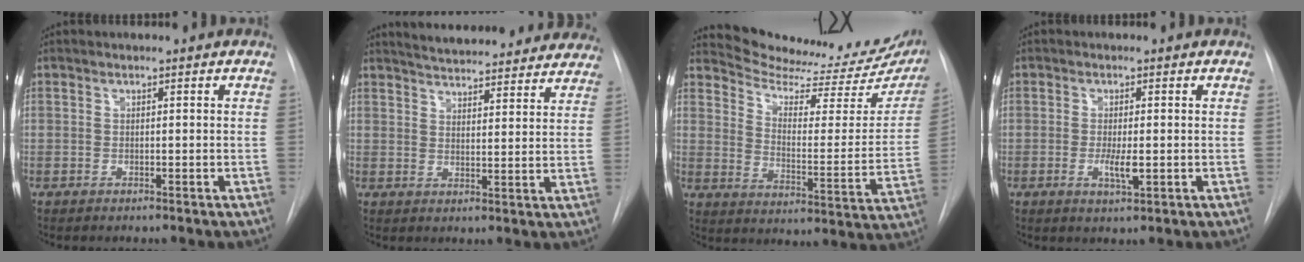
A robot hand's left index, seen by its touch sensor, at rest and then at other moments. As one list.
[{"total": 24.1, "force": [22.1, 5.2, 8.0], "torque": [-0.123, -0.022, 0.268]}, {"total": 21.3, "force": [19.8, 3.7, 6.8], "torque": [-0.094, -0.067, 0.253]}, {"total": 3.0, "force": [-0.5, 0.7, 2.9], "torque": [-0.053, -0.005, -0.007]}]